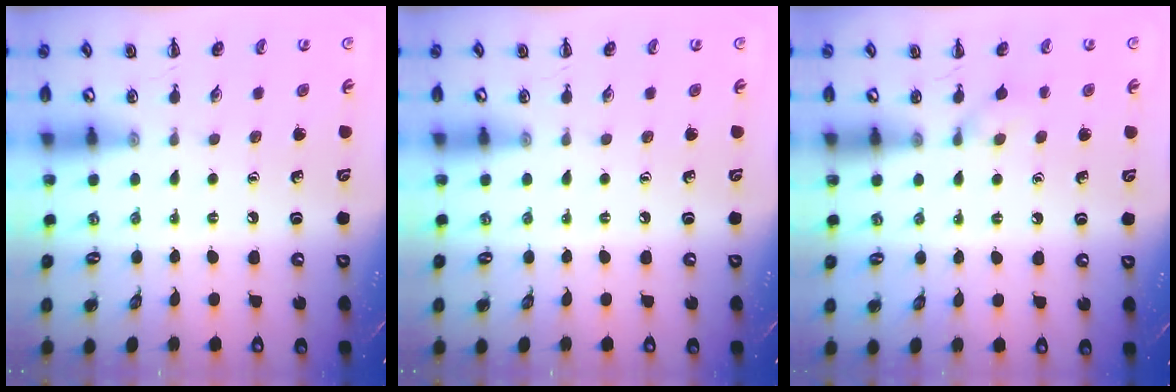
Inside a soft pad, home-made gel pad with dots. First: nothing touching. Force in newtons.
{"total": 0.0}
{"total": 3.7, "press": 3.4, "slide": 1.4}